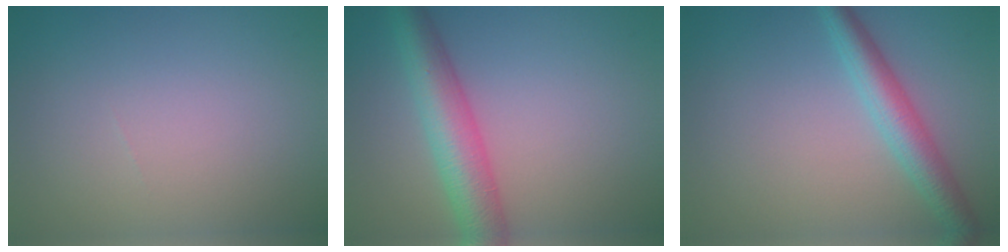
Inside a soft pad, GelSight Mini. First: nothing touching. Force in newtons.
{"total": 6.0, "press": 6.0, "slide": 0.2}
{"total": 3.8, "press": 3.8, "slide": 0.0}